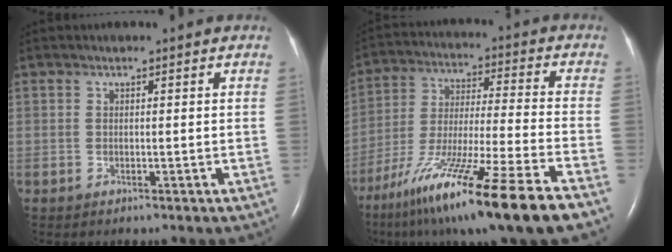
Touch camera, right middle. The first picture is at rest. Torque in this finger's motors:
{"motor_torque": [1.14, -1.00, 0.46, 0.21]}